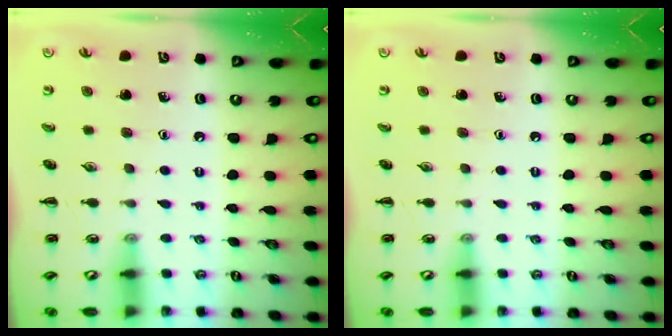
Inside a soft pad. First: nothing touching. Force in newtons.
{"total": 0.0}